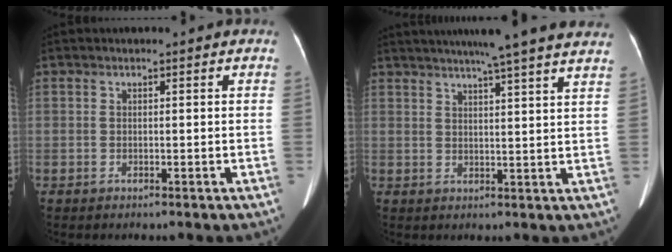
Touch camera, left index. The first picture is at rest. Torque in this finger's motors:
{"motor_torque": [-0.26, -0.65, 0.29, 0.13]}